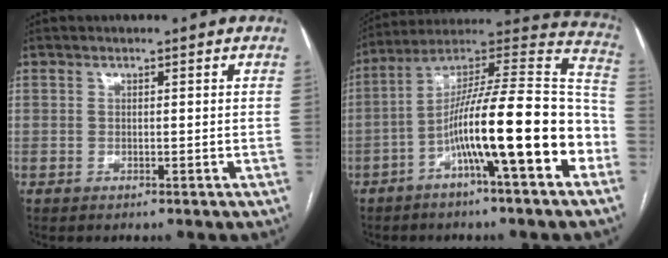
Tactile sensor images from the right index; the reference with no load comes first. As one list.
[{"total": 19.9, "force": [-6.7, 1.8, 18.7], "torque": [-0.271, 0.025, -0.109]}]